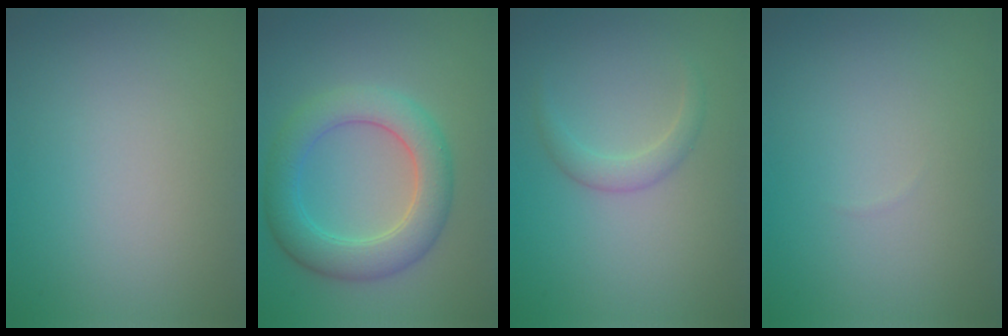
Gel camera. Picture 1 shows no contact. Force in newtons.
{"total": 5.5, "press": 5.5, "slide": 0.3}
{"total": 1.7, "press": 1.7, "slide": 0.1}
{"total": 0.0}